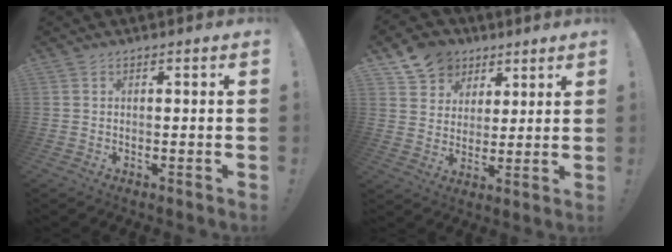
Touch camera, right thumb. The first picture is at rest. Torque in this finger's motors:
{"motor_torque": [-0.06, 0.09, 0.00, 0.00, 0.00]}